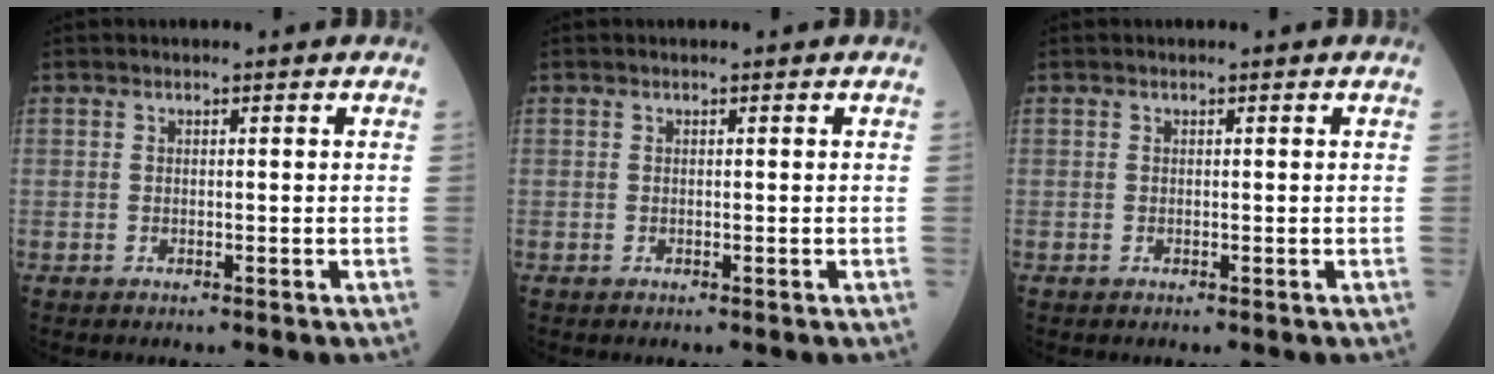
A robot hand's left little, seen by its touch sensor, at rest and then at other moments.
{"total": 0.0}
{"total": 0.0}